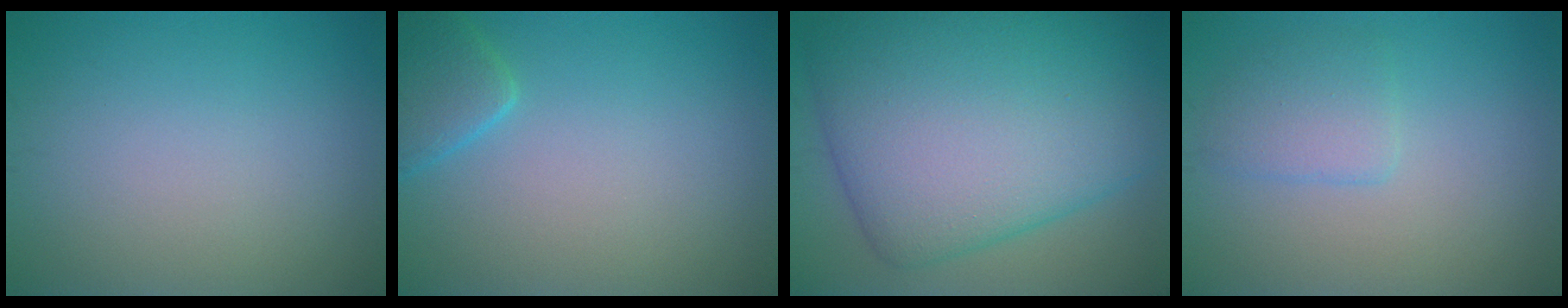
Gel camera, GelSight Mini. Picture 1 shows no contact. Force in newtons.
{"total": 2.4, "press": 2.4, "slide": 0.3}
{"total": 14.6, "press": 14.6, "slide": 0.1}
{"total": 2.4, "press": 2.4, "slide": 0.2}